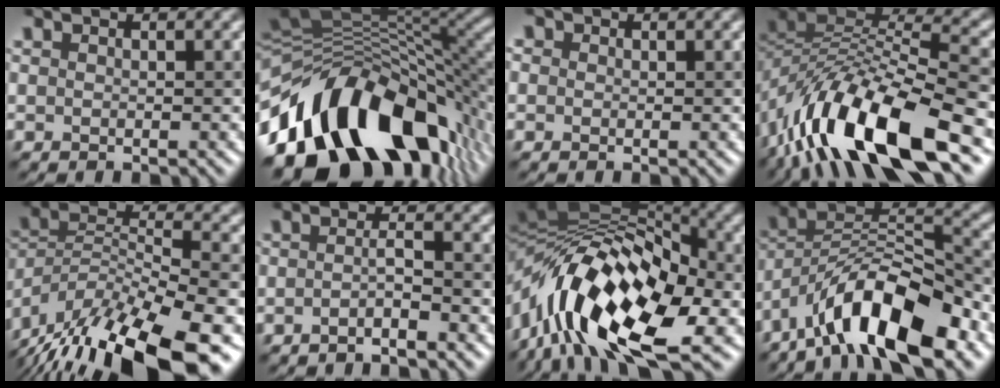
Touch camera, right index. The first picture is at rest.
{"total": 16.0, "force": [-5.2, 9.3, 11.9], "torque": [-0.190, 0.018, -0.090]}
{"total": 1.1, "force": [0.5, 0.9, 0.1], "torque": [0.000, 0.008, -0.007]}
{"total": 13.3, "force": [-7.2, 4.5, 10.2], "torque": [-0.188, 0.008, -0.134]}
{"total": 15.6, "force": [-11.1, 4.9, 9.8], "torque": [-0.181, 0.008, -0.177]}
{"total": 2.0, "force": [-1.2, 0.3, 1.6], "torque": [-0.021, 0.011, -0.026]}
{"total": 15.8, "force": [-3.9, 8.0, 13.0], "torque": [-0.219, 0.030, -0.082]}
{"total": 11.7, "force": [-7.3, 4.3, 8.1], "torque": [-0.120, 0.023, -0.143]}